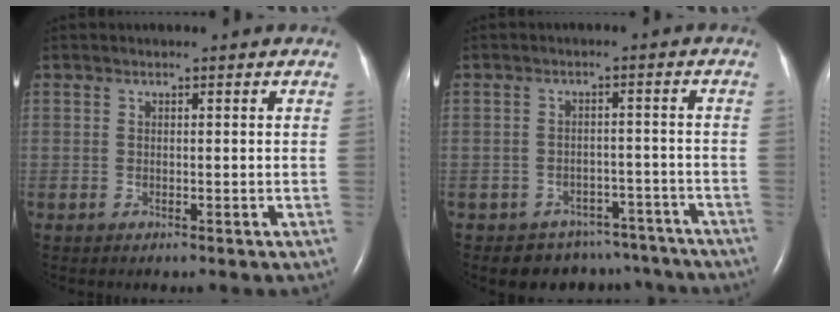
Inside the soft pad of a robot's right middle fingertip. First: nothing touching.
{"total": 8.7, "force": [-7.4, 4.7, 0.1], "torque": [0.008, 0.029, -0.077]}